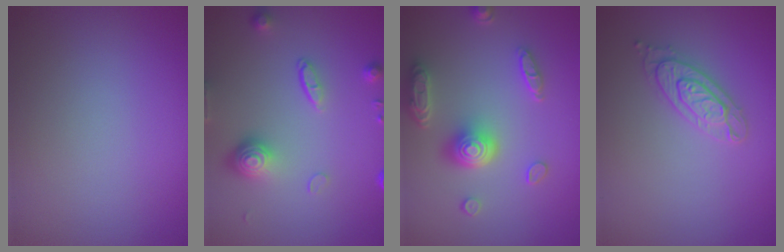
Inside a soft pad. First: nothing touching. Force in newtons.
{"total": 4.3, "press": 3.2, "slide": 2.8}
{"total": 4.9, "press": 3.9, "slide": 2.9}
{"total": 2.5, "press": 2.4, "slide": 0.2}